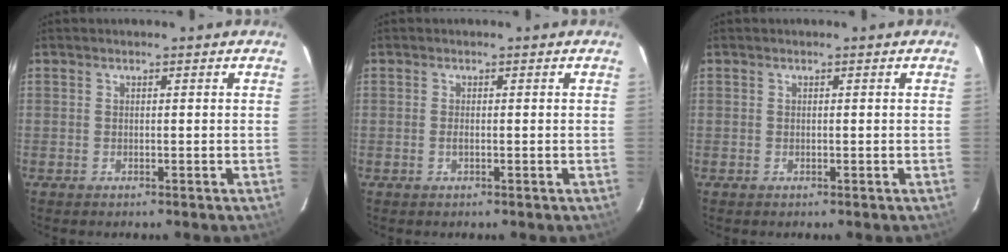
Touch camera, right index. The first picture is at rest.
{"total": 0.7, "force": [-0.2, 0.3, 0.6], "torque": [-0.012, -0.002, -0.003]}
{"total": 0.0}